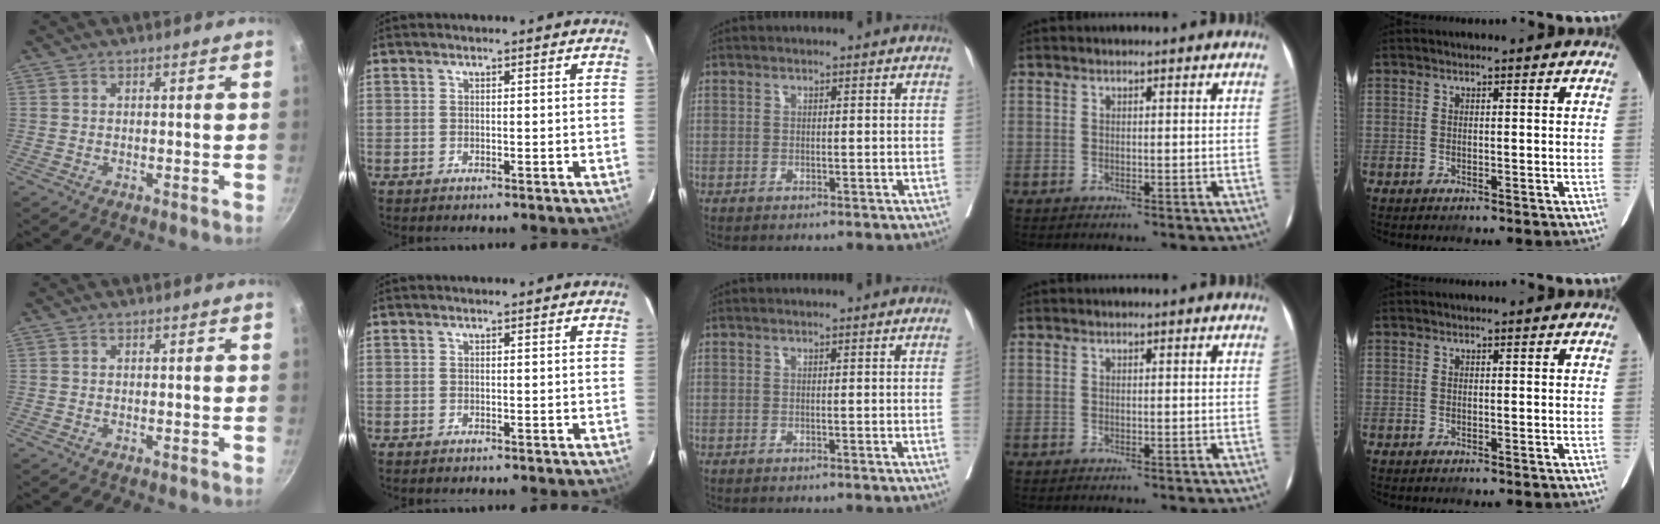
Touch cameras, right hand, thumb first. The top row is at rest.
{"middle": {"total": 1.0, "force": [-0.1, -0.4, 0.8], "torque": [-0.005, 0.000, -0.002]}}